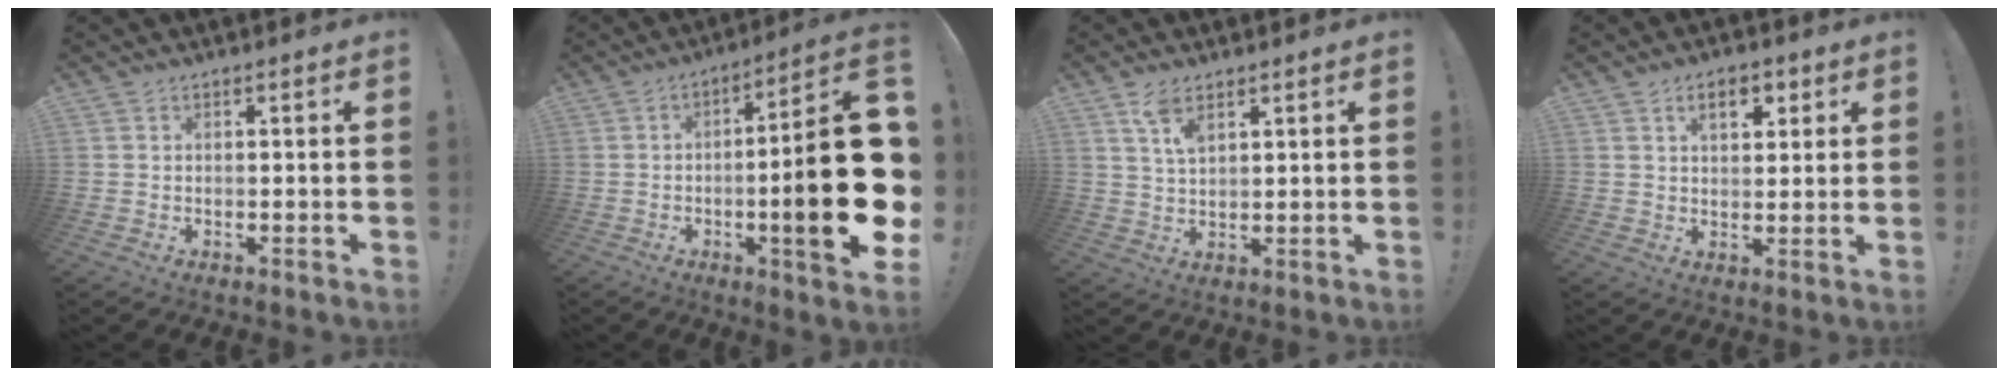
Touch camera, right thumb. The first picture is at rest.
{"total": 23.4, "force": [-3.3, 4.2, 22.8], "torque": [-0.335, 0.010, -0.048]}
{"total": 5.7, "force": [3.4, 2.5, 3.7], "torque": [-0.064, -0.014, 0.062]}
{"total": 6.6, "force": [3.1, 3.9, 4.4], "torque": [-0.064, 0.001, 0.053]}